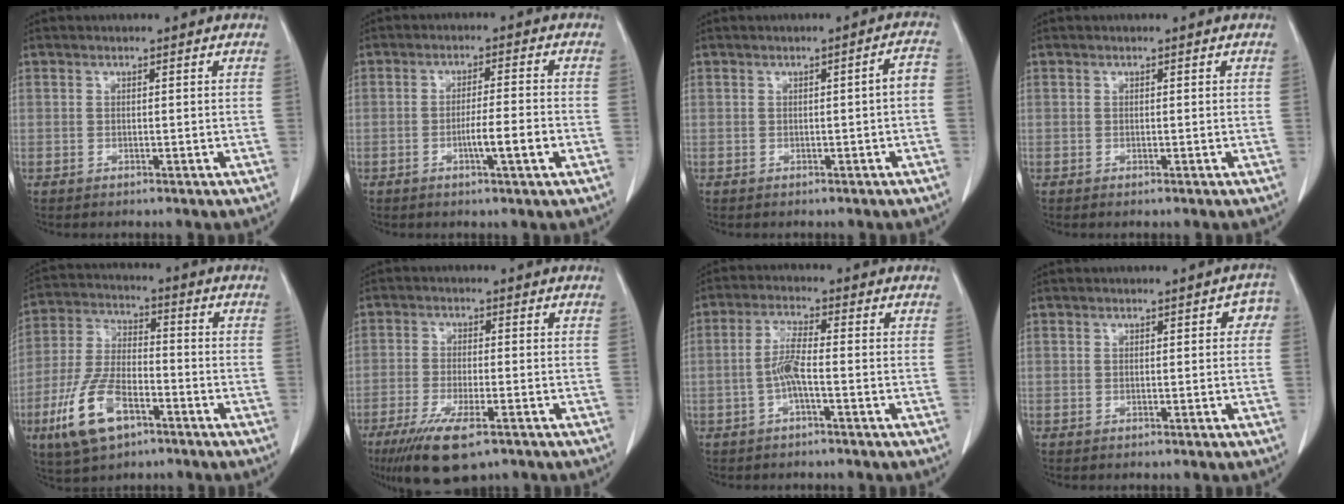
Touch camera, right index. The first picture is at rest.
{"total": 5.4, "force": [-1.9, -0.1, 5.1], "torque": [-0.082, -0.005, -0.030]}
{"total": 2.5, "force": [-0.6, 0.2, 2.4], "torque": [-0.025, 0.006, -0.010]}
{"total": 0.0}
{"total": 12.1, "force": [-6.0, 5.2, 9.1], "torque": [-0.208, -0.001, -0.110]}
{"total": 9.5, "force": [-6.1, 2.2, 7.0], "torque": [-0.125, -0.023, -0.096]}
{"total": 4.4, "force": [-1.2, 0.4, 4.2], "torque": [-0.091, 0.005, -0.026]}
{"total": 2.5, "force": [0.3, 1.5, 2.0], "torque": [-0.013, 0.016, -0.002]}